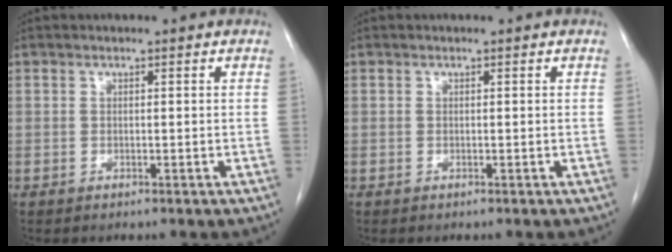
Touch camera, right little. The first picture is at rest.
{"total": 0.0}